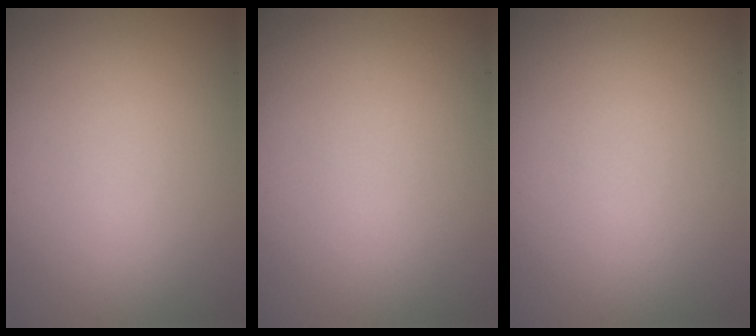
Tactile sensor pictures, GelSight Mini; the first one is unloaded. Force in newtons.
{"total": 0.0}
{"total": 0.0}